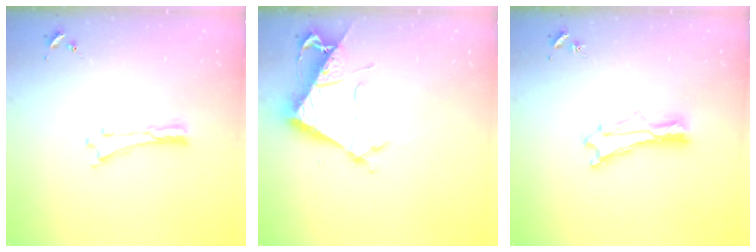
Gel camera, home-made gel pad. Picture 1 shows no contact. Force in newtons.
{"total": 7.1, "press": 7.0, "slide": 0.8}
{"total": 2.7, "press": 2.7, "slide": 0.4}